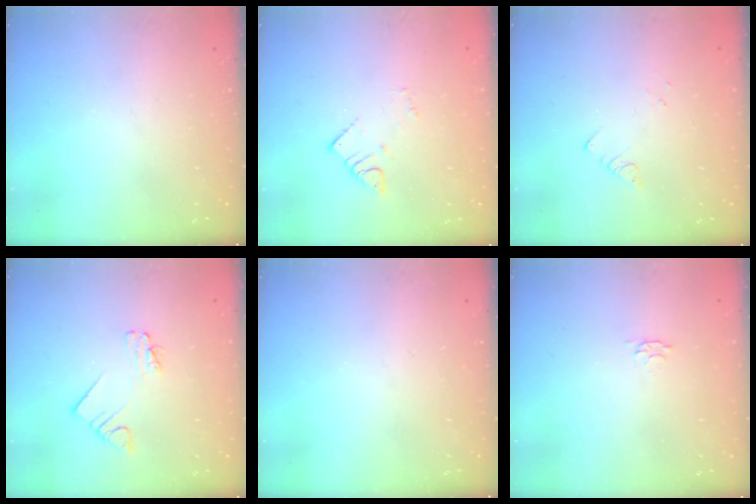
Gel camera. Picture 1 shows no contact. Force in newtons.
{"total": 3.2, "press": 3.2, "slide": 0.1}
{"total": 1.9, "press": 1.9, "slide": 0.2}
{"total": 1.9, "press": 1.9, "slide": 0.1}
{"total": 0.0}
{"total": 2.8, "press": 2.7, "slide": 0.5}